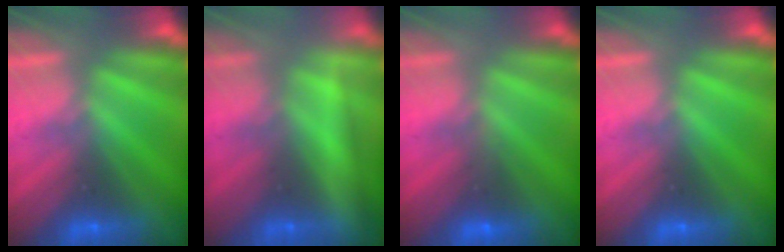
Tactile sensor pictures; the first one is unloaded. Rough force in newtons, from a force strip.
{"total": 2.3}
{"total": 2.9}
{"total": 0.0}